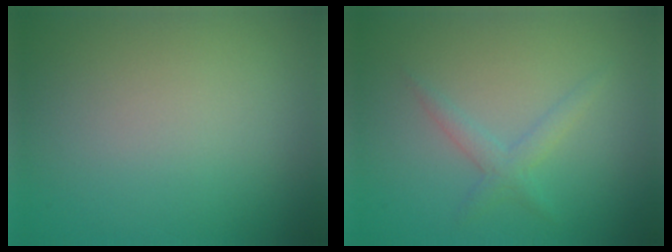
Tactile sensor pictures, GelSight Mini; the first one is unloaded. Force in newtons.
{"total": 1.7, "press": 1.7, "slide": 0.1}